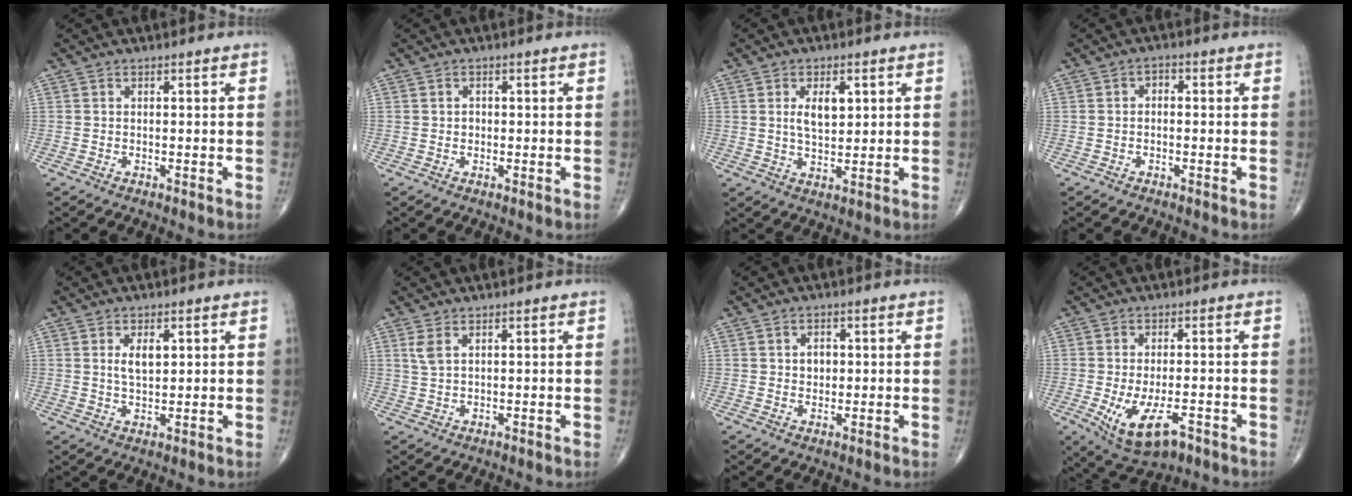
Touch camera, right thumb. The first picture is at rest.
{"total": 1.0, "force": [-0.1, 0.9, 0.4], "torque": [0.001, 0.003, -0.002]}
{"total": 5.8, "force": [1.6, 3.0, 4.7], "torque": [-0.066, -0.011, 0.030]}
{"total": 1.6, "force": [-0.2, 1.2, 1.1], "torque": [-0.001, 0.008, -0.012]}
{"total": 4.3, "force": [1.3, 2.2, 3.4], "torque": [-0.049, -0.010, 0.023]}
{"total": 2.4, "force": [1.2, 1.0, 1.8], "torque": [-0.041, 0.004, 0.033]}
{"total": 2.7, "force": [0.4, 2.1, 1.6], "torque": [-0.007, 0.001, 0.006]}
{"total": 10.1, "force": [-4.2, 4.4, 8.1], "torque": [-0.141, -0.002, -0.059]}